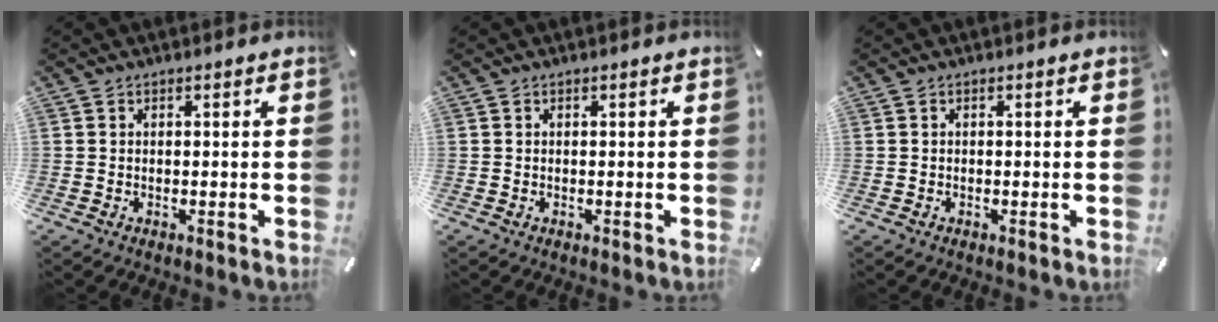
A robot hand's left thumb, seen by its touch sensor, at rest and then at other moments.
{"total": 0.0}
{"total": 0.0}